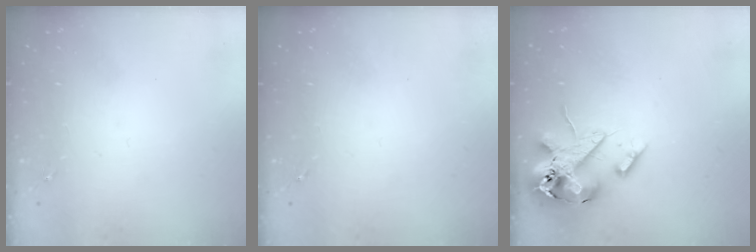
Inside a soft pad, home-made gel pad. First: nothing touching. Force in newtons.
{"total": 0.0}
{"total": 16.9, "press": 16.7, "slide": 2.8}